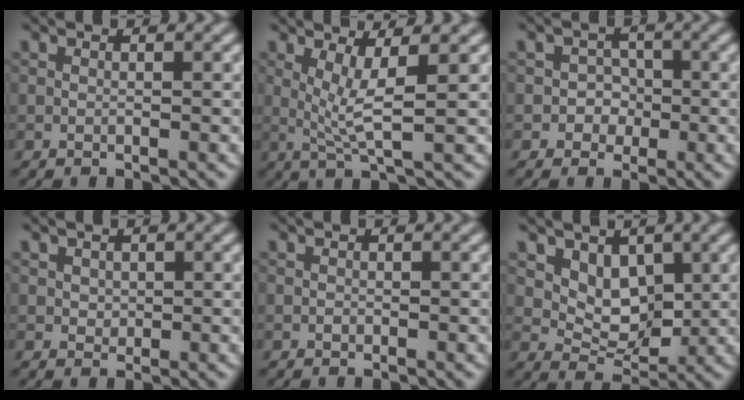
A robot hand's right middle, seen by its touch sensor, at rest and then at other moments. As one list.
[{"total": 3.5, "force": [0.7, 0.6, 3.4], "torque": [-0.070, -0.008, 0.019]}, {"total": 2.4, "force": [-0.6, 2.3, 0.5], "torque": [0.020, 0.005, -0.025]}, {"total": 1.0, "force": [0.3, 0.9, 0.3], "torque": [-0.005, -0.002, 0.008]}, {"total": 0.0}, {"total": 4.0, "force": [1.4, 2.9, 2.4], "torque": [-0.043, -0.016, 0.024]}]